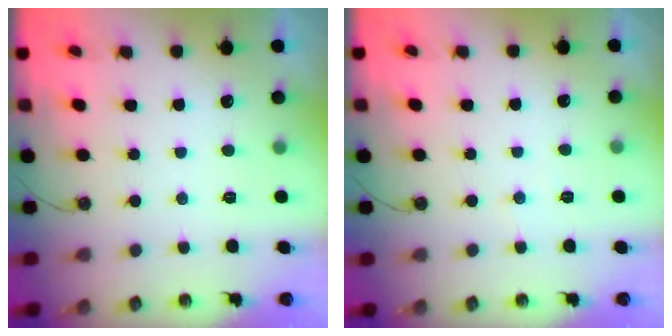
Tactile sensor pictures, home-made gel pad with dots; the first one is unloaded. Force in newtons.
{"total": 3.7, "press": 3.7, "slide": 0.6}